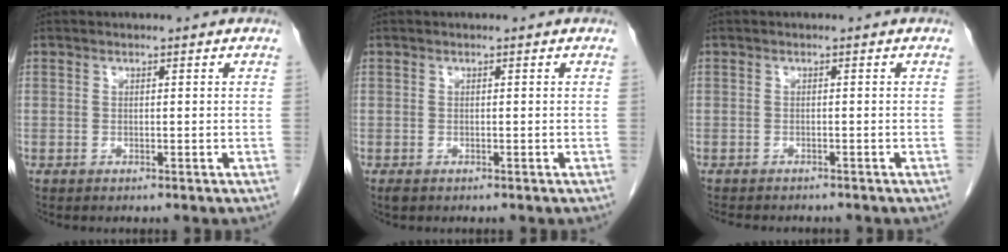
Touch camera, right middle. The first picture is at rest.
{"total": 0.8, "force": [-0.5, 0.4, 0.4], "torque": [-0.013, -0.002, -0.006]}
{"total": 6.0, "force": [-5.3, 1.7, 2.2], "torque": [-0.036, -0.006, -0.070]}